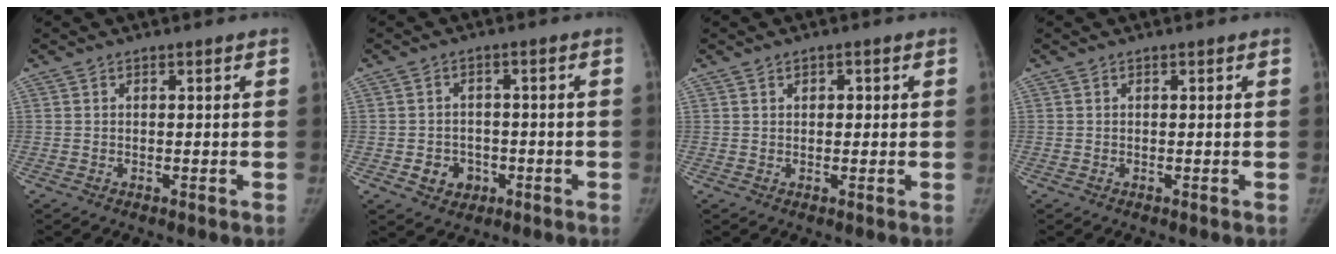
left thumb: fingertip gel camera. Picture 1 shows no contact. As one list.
[{"total": 5.0, "force": [-1.8, 4.3, 1.9], "torque": [-0.005, 0.013, -0.020]}, {"total": 1.5, "force": [0.4, 1.1, 0.9], "torque": [-0.002, 0.001, 0.004]}, {"total": 0.0}]